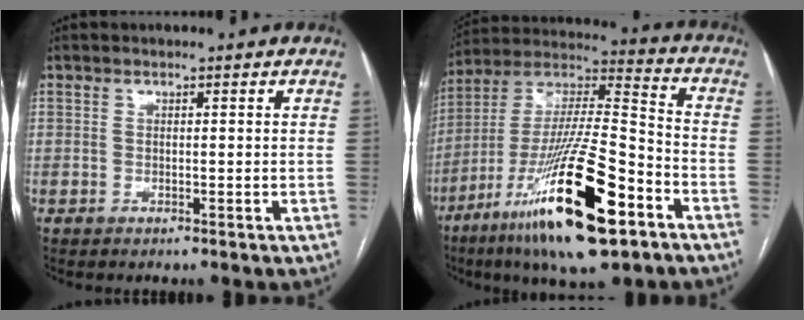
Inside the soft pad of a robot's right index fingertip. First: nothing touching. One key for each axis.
{"total": 24.2, "fx": -11.8, "fy": 3.9, "fz": 20.8, "tx": -0.387, "ty": -0.038, "tz": -0.202}